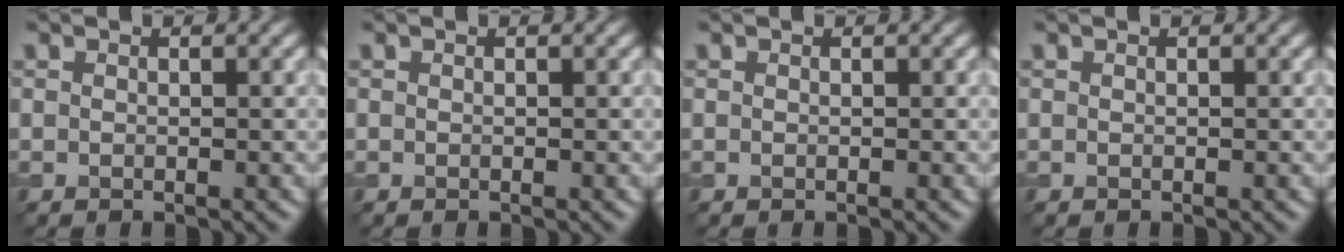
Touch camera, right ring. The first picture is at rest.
{"total": 0.0}
{"total": 0.0}
{"total": 0.0}